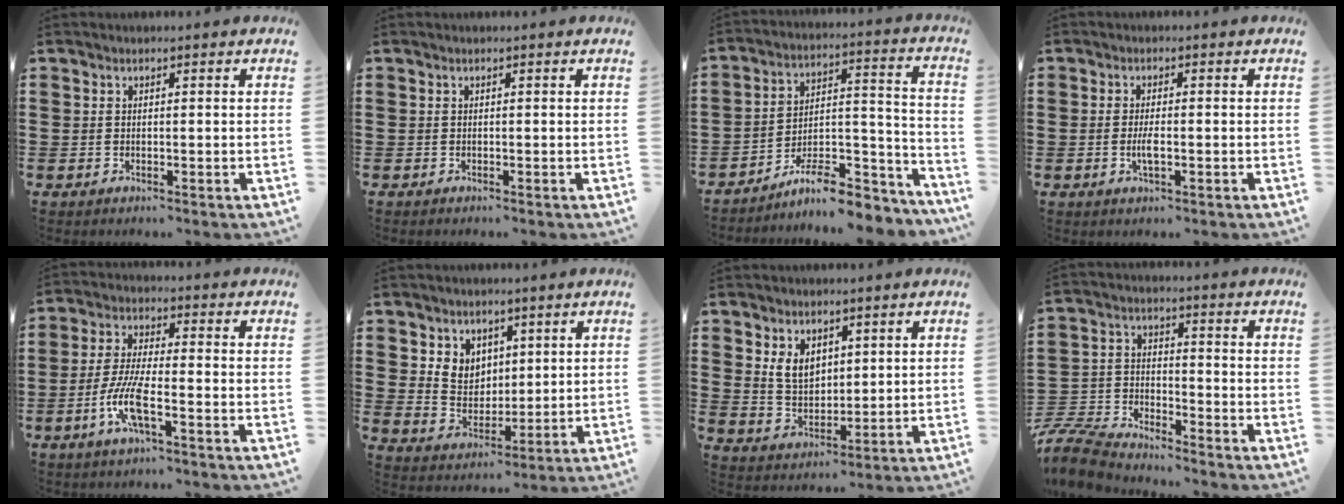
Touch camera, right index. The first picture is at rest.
{"total": 0.0}
{"total": 9.7, "force": [-8.2, 2.3, 4.7], "torque": [-0.059, 0.030, -0.150]}
{"total": 2.8, "force": [-0.7, 0.7, 2.6], "torque": [-0.053, -0.003, -0.014]}
{"total": 7.5, "force": [-3.3, 1.6, 6.5], "torque": [-0.154, -0.016, -0.068]}
{"total": 5.5, "force": [3.1, 4.6, 0.6], "torque": [-0.030, 0.001, 0.056]}
{"total": 5.2, "force": [2.4, 3.6, 2.8], "torque": [-0.060, 0.009, 0.042]}
{"total": 7.5, "force": [-7.3, 1.0, 1.1], "torque": [-0.051, 0.002, -0.154]}